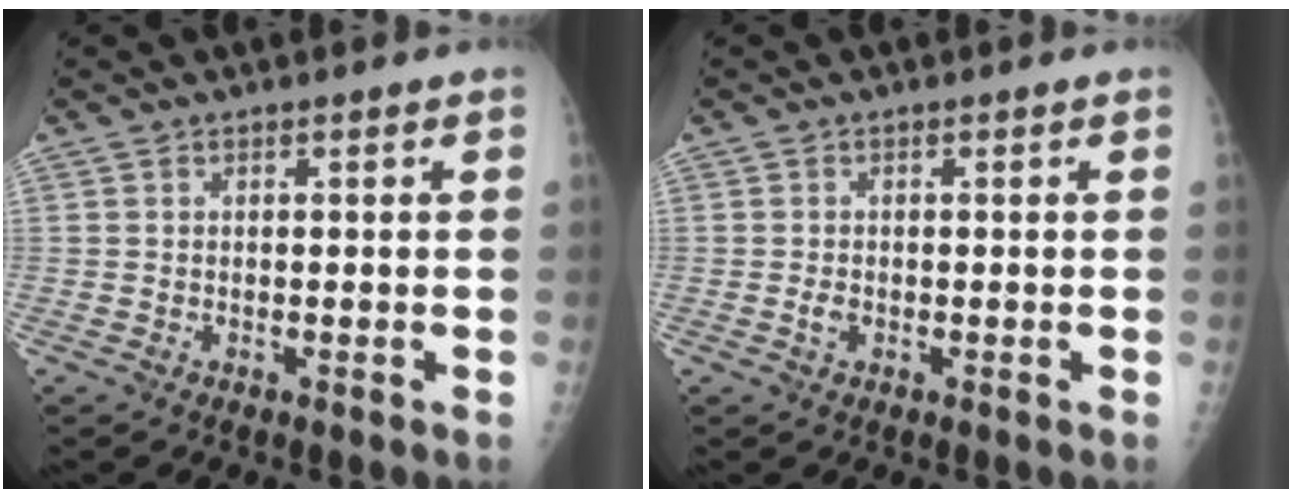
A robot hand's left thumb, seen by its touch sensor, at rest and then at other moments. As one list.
[{"total": 1.4, "force": [-0.3, 1.0, 0.9], "torque": [-0.014, 0.000, -0.007]}]